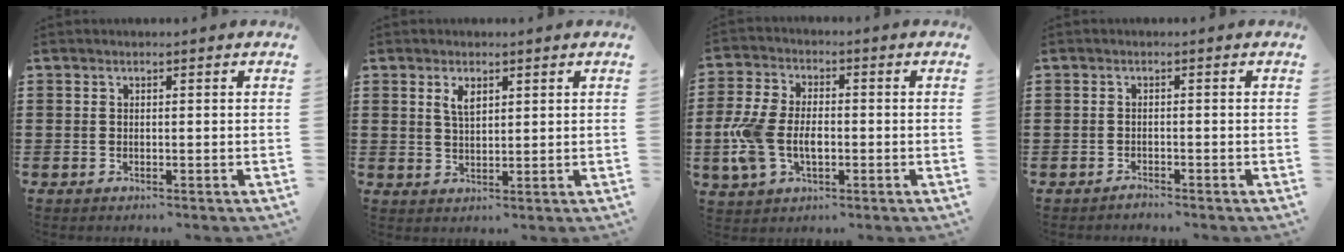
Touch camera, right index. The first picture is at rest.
{"total": 2.7, "force": [1.5, 1.2, 2.0], "torque": [-0.043, 0.003, 0.026]}
{"total": 7.9, "force": [-1.4, 4.7, 6.1], "torque": [-0.156, -0.002, -0.034]}
{"total": 1.1, "force": [-1.1, 0.1, 0.0], "torque": [-0.003, 0.002, -0.024]}